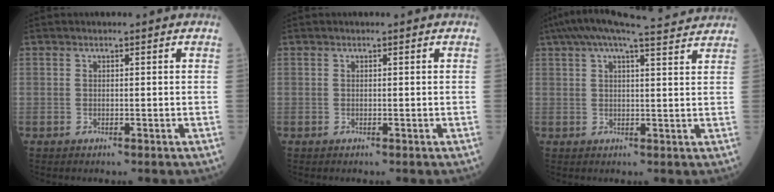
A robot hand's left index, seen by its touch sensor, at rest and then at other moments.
{"total": 0.0}
{"total": 13.0, "force": [11.6, 0.3, 5.8], "torque": [-0.102, 0.040, 0.156]}